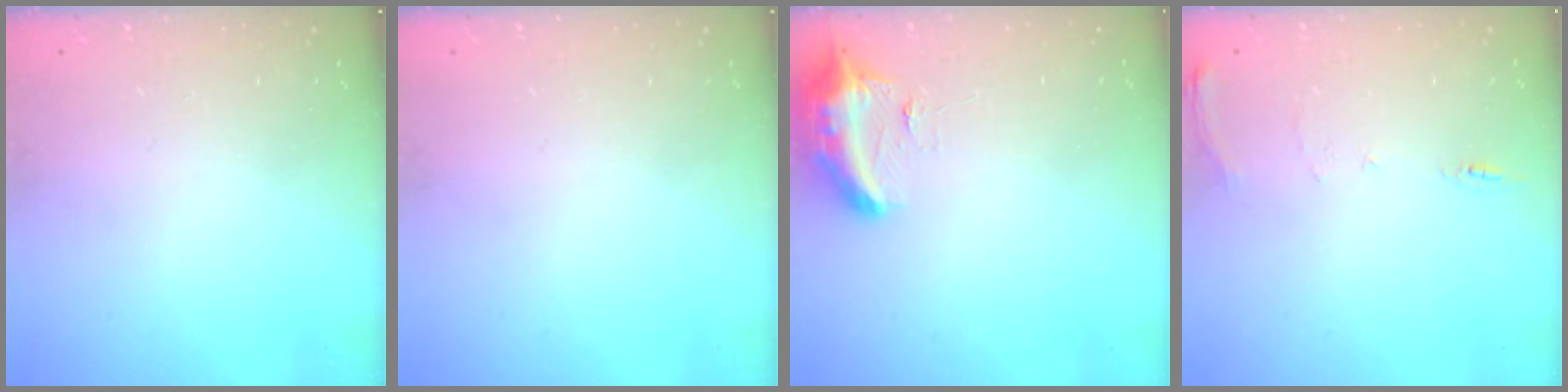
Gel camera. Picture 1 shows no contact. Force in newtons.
{"total": 0.0}
{"total": 9.6, "press": 9.6, "slide": 0.6}
{"total": 7.4, "press": 7.4, "slide": 0.8}